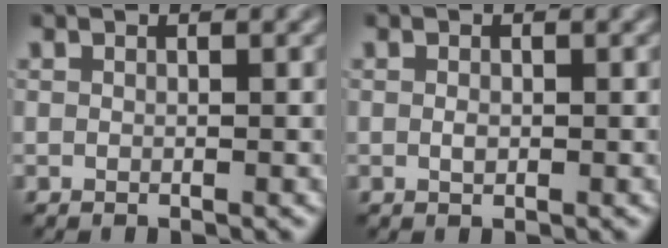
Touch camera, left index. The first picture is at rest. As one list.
[{"total": 0.7, "force": [0.0, 0.4, 0.5], "torque": [-0.010, 0.000, 0.000]}]